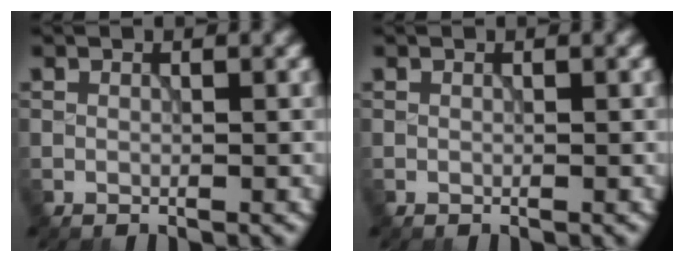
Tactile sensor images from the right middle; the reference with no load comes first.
{"total": 0.0}